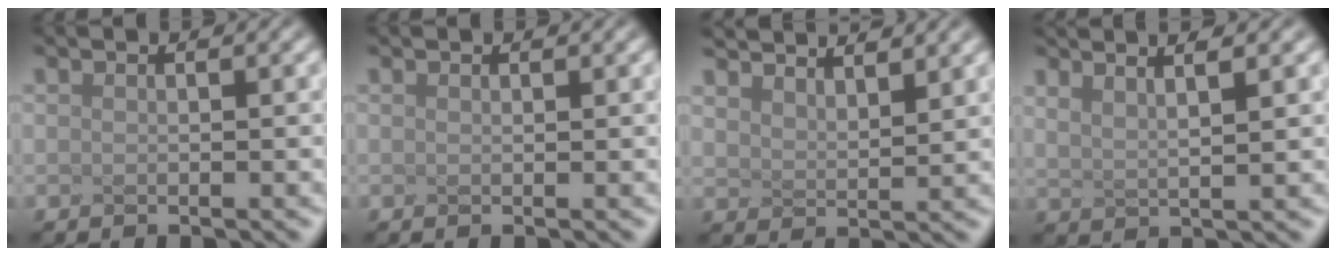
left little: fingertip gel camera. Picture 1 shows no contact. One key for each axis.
{"total": 0.0}
{"total": 3.9, "fx": 3.8, "fy": 0.1, "fz": 0.8, "tx": -0.024, "ty": 0.011, "tz": 0.070}
{"total": 2.5, "fx": 1.7, "fy": -0.1, "fz": 1.9, "tx": -0.047, "ty": 0.012, "tz": 0.037}